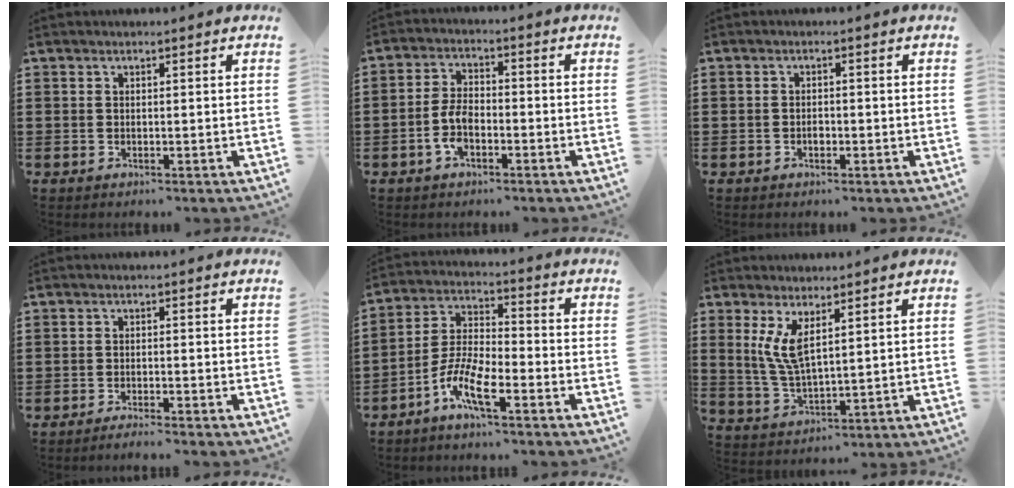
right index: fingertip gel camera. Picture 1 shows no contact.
{"total": 5.2, "force": [-2.1, 2.5, 4.1], "torque": [-0.100, -0.002, -0.045]}
{"total": 1.2, "force": [-0.5, 0.7, 0.8], "torque": [-0.019, -0.005, -0.007]}
{"total": 1.5, "force": [-1.4, -0.3, 0.3], "torque": [-0.006, 0.002, -0.028]}
{"total": 7.6, "force": [-4.8, 1.9, 5.7], "torque": [-0.143, -0.013, -0.096]}
{"total": 5.9, "force": [2.5, 2.0, 5.0], "torque": [-0.127, -0.009, 0.039]}